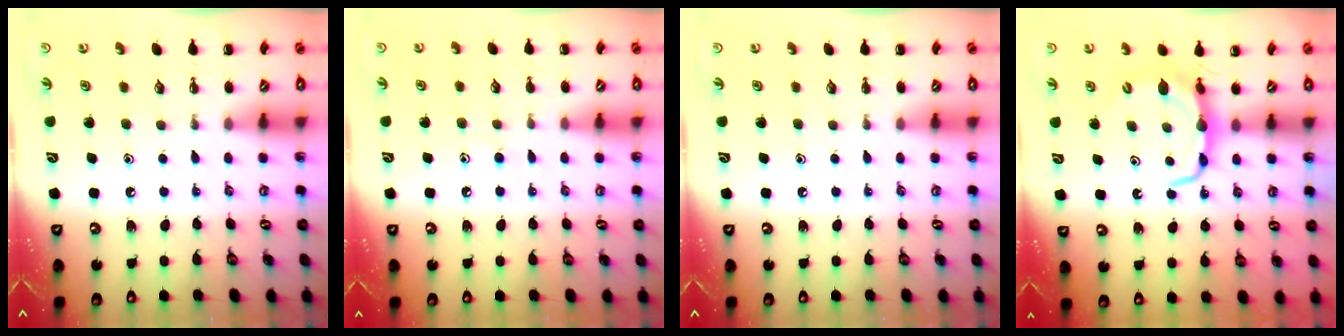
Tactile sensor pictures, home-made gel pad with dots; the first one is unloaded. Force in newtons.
{"total": 6.7, "press": 6.3, "slide": 2.1}
{"total": 0.0}
{"total": 6.5, "press": 6.5, "slide": 0.3}